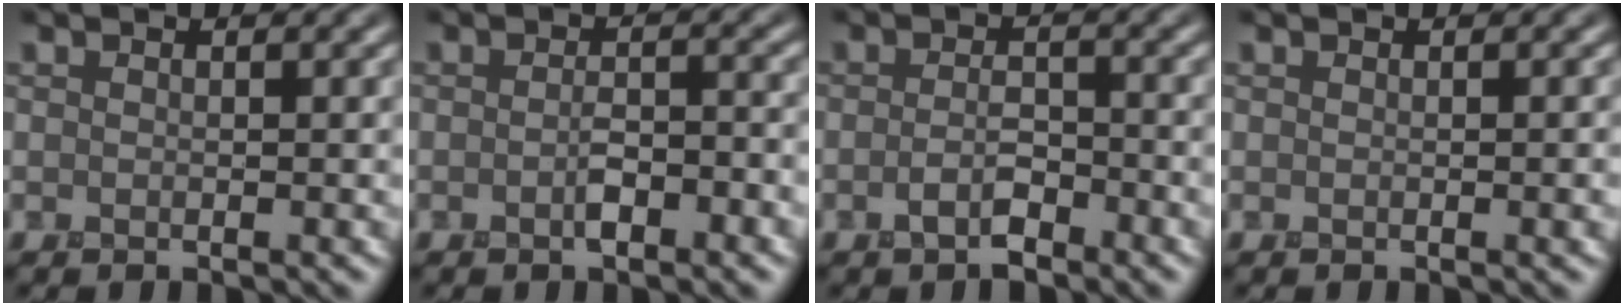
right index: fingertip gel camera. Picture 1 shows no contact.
{"total": 2.1, "force": [-0.8, 0.7, 1.8], "torque": [-0.036, 0.003, -0.015]}
{"total": 2.0, "force": [-1.3, 0.8, 1.3], "torque": [-0.029, 0.005, -0.028]}
{"total": 1.4, "force": [-0.1, 0.4, 1.3], "torque": [-0.014, -0.001, -0.004]}